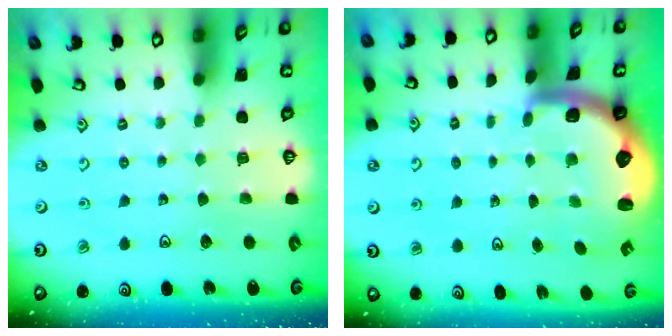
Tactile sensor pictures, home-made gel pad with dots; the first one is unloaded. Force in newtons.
{"total": 2.8, "press": 2.5, "slide": 1.4}